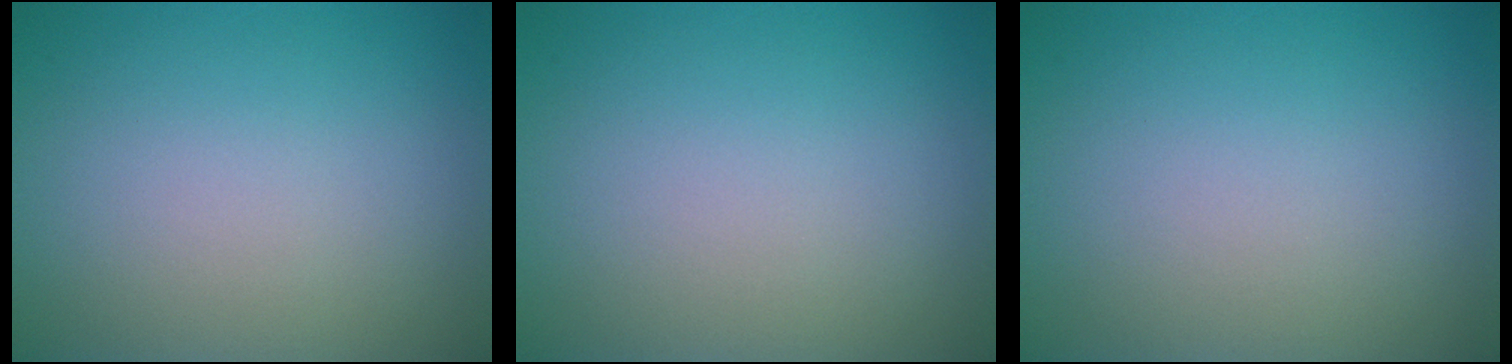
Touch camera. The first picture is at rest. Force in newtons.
{"total": 0.0}
{"total": 0.0}